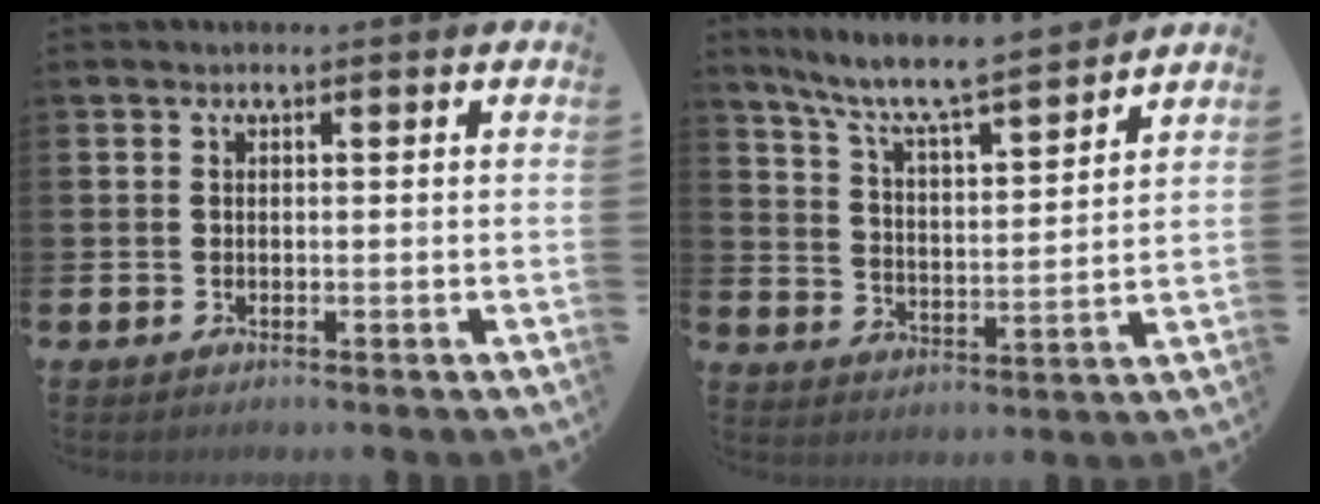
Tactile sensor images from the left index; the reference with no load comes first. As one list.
[{"total": 8.4, "force": [7.8, 0.8, 3.3], "torque": [-0.088, -0.058, 0.131]}]